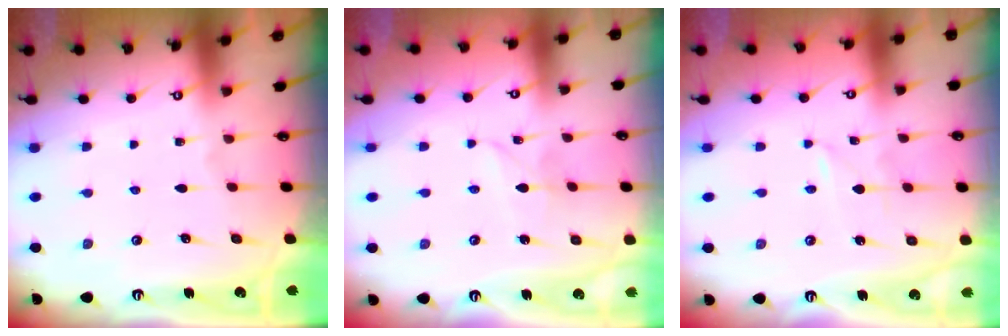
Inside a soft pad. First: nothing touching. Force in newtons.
{"total": 2.4, "press": 2.4, "slide": 0.2}
{"total": 0.0}